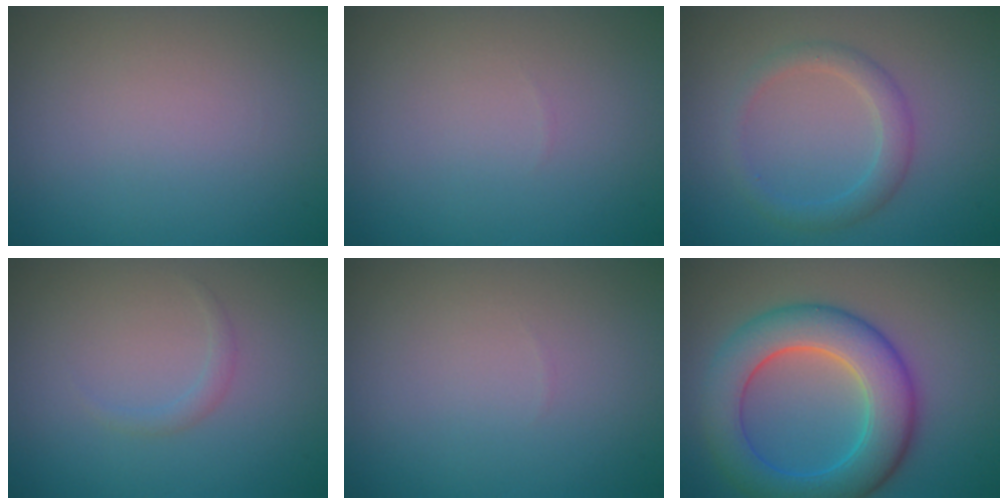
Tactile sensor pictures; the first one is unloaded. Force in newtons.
{"total": 0.0}
{"total": 2.3, "press": 2.3, "slide": 0.1}
{"total": 0.8, "press": 0.8, "slide": 0.1}
{"total": 0.0}
{"total": 8.2, "press": 8.2, "slide": 0.1}